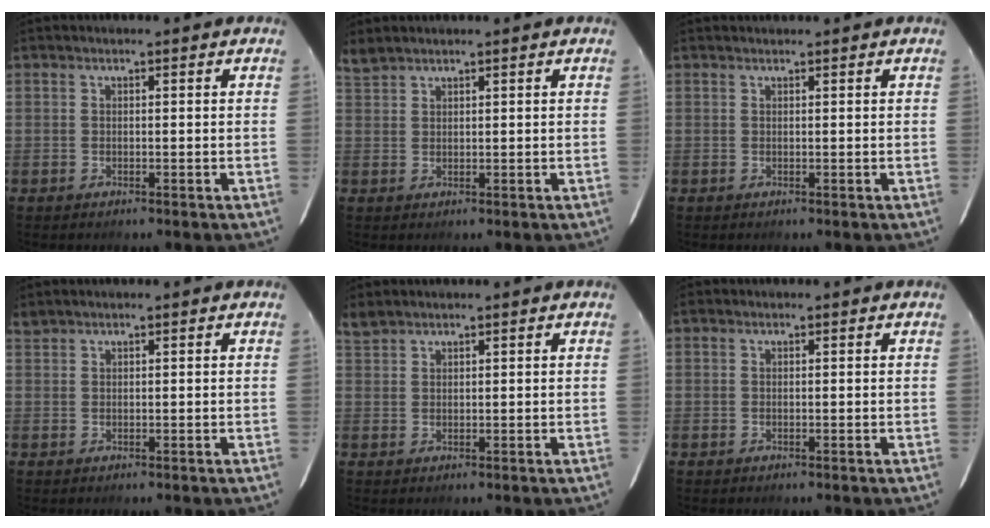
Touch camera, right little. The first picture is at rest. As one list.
[{"total": 1.9, "force": [1.8, 0.2, 0.3], "torque": [-0.014, 0.014, 0.045]}, {"total": 1.1, "force": [1.1, 0.0, 0.2], "torque": [-0.003, 0.019, 0.023]}, {"total": 0.8, "force": [0.8, 0.1, -0.1], "torque": [-0.008, 0.012, 0.025]}, {"total": 1.9, "force": [1.8, 0.4, 0.2], "torque": [-0.012, 0.013, 0.042]}, {"total": 0.0}]